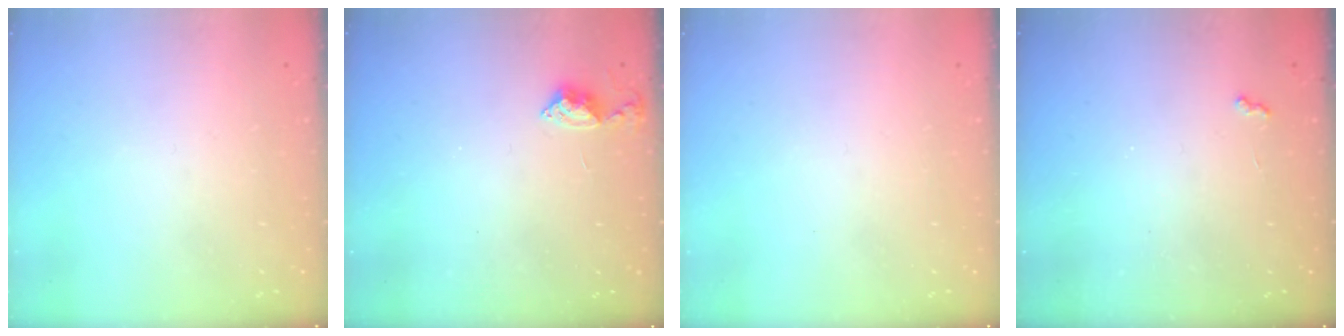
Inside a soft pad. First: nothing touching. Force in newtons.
{"total": 5.3, "press": 5.2, "slide": 0.7}
{"total": 0.0}
{"total": 2.6, "press": 2.6, "slide": 0.4}